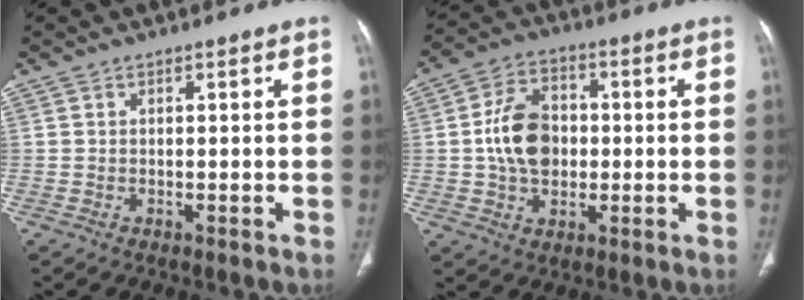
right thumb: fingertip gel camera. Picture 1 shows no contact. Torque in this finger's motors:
{"motor_torque": [1.47, 1.36, 1.15, -0.11, 0.10]}